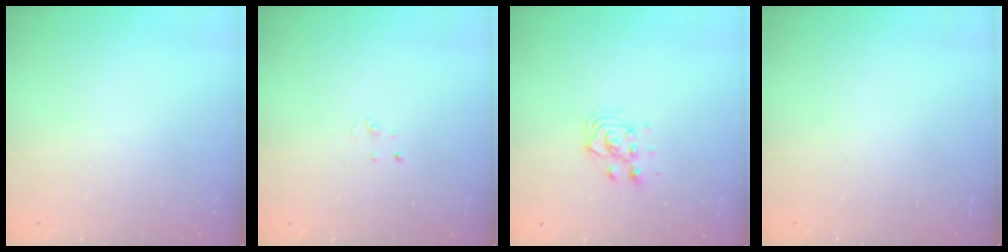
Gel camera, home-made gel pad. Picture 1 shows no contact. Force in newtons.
{"total": 2.6, "press": 2.6, "slide": 0.2}
{"total": 7.3, "press": 7.3, "slide": 0.4}
{"total": 0.0}